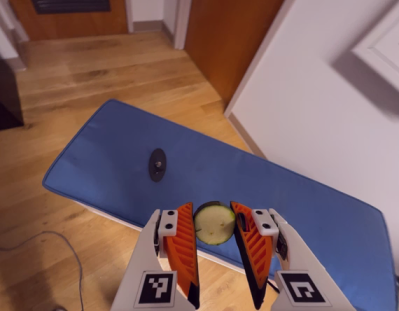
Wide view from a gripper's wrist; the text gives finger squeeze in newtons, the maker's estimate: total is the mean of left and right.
{"total": 8.3, "left": 8.6, "right": 7.9}